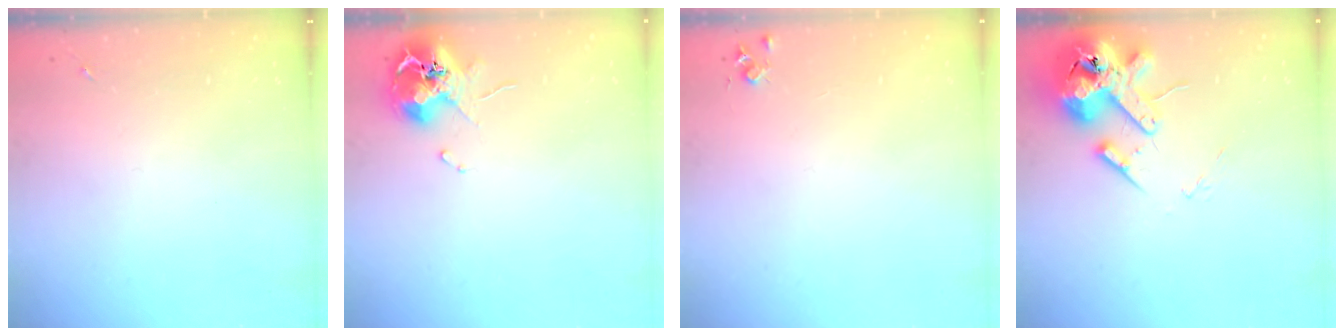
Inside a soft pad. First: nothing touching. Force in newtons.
{"total": 12.3, "press": 12.2, "slide": 1.6}
{"total": 4.4, "press": 4.4, "slide": 0.5}
{"total": 15.8, "press": 15.5, "slide": 2.8}